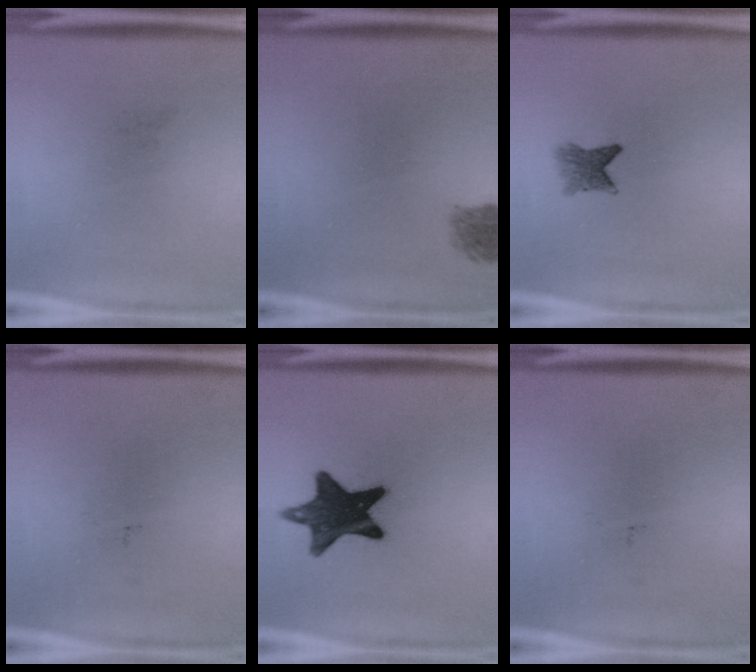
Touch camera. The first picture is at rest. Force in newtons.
{"total": 1.8}
{"total": 3.0}
{"total": 0.0}
{"total": 14.2}
{"total": 0.0}